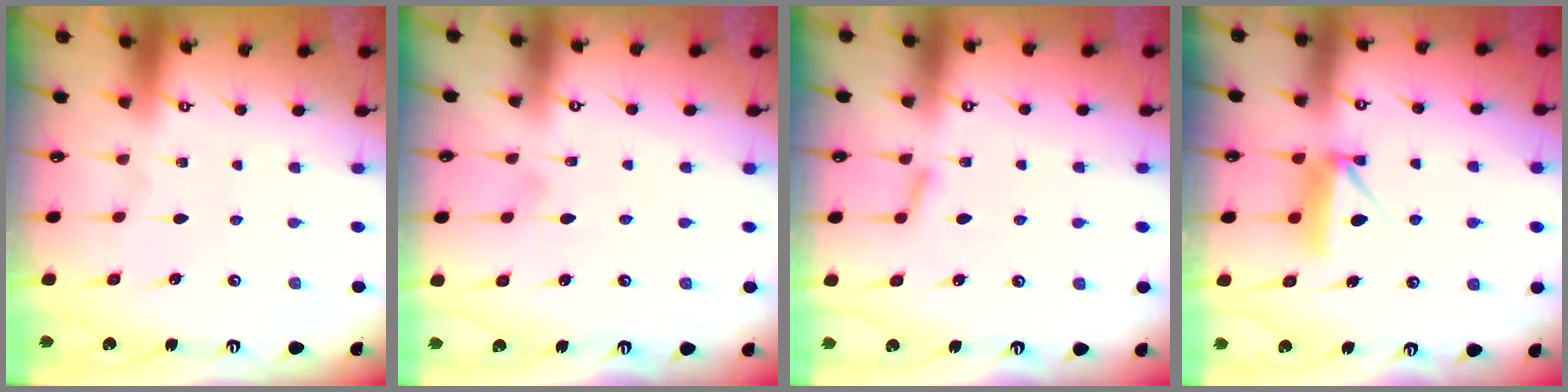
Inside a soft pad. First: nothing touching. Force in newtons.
{"total": 4.4, "press": 4.3, "slide": 0.6}
{"total": 4.7, "press": 4.6, "slide": 0.8}
{"total": 8.6, "press": 8.6, "slide": 0.1}